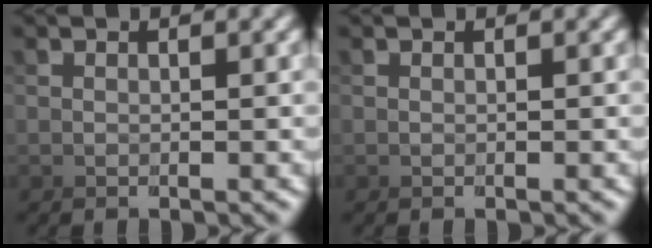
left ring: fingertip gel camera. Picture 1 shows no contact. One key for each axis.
{"total": 0.0}